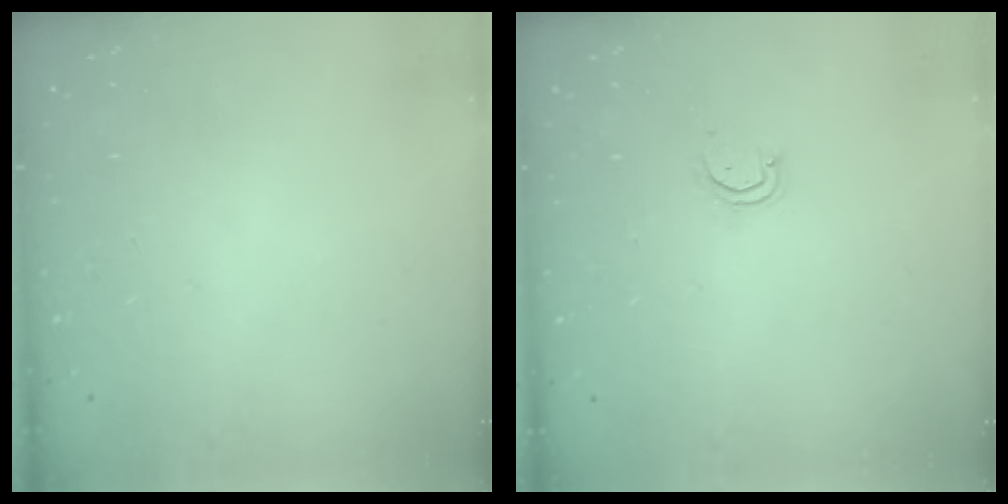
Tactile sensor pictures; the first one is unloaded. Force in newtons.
{"total": 2.9, "press": 2.9, "slide": 0.3}